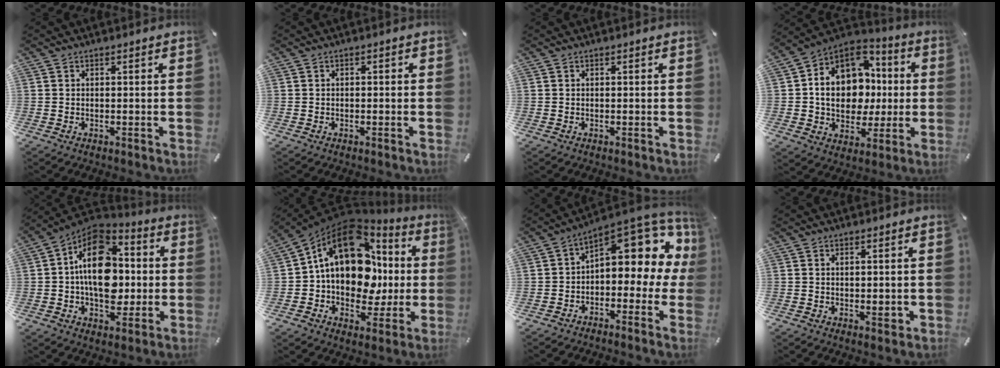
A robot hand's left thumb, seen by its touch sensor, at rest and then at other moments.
{"total": 0.8, "force": [-0.5, 0.5, 0.5], "torque": [-0.010, 0.003, -0.011]}
{"total": 0.0}
{"total": 16.2, "force": [0.7, 13.4, 9.2], "torque": [-0.167, -0.008, 0.019]}
{"total": 19.5, "force": [-0.2, 13.1, 14.5], "torque": [-0.242, 0.003, -0.006]}
{"total": 19.3, "force": [4.0, 13.4, 13.4], "torque": [-0.210, -0.023, 0.066]}
{"total": 13.2, "force": [5.8, 7.0, 9.6], "torque": [-0.120, -0.052, 0.097]}
{"total": 1.9, "force": [0.1, 1.1, 1.6], "torque": [-0.023, -0.002, 0.001]}